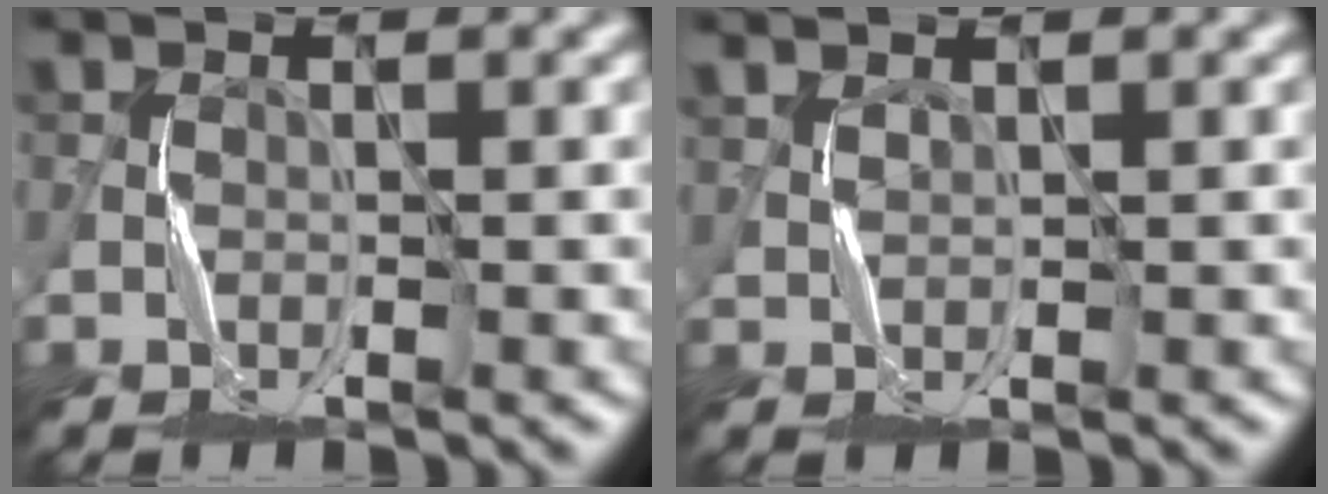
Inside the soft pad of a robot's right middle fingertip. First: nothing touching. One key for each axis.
{"total": 1.7, "fx": 1.4, "fy": 0.4, "fz": 0.9, "tx": -0.018, "ty": 0.004, "tz": 0.015}